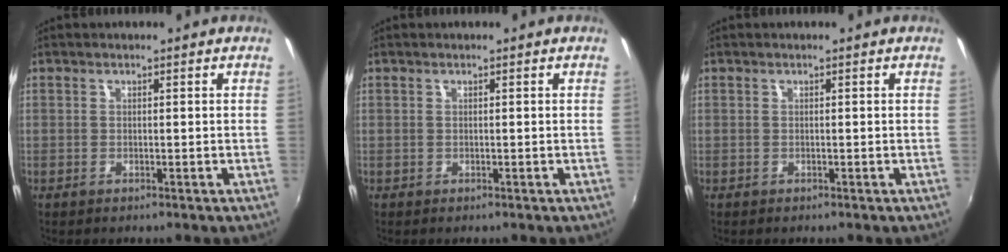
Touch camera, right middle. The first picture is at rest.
{"total": 0.0}
{"total": 0.0}